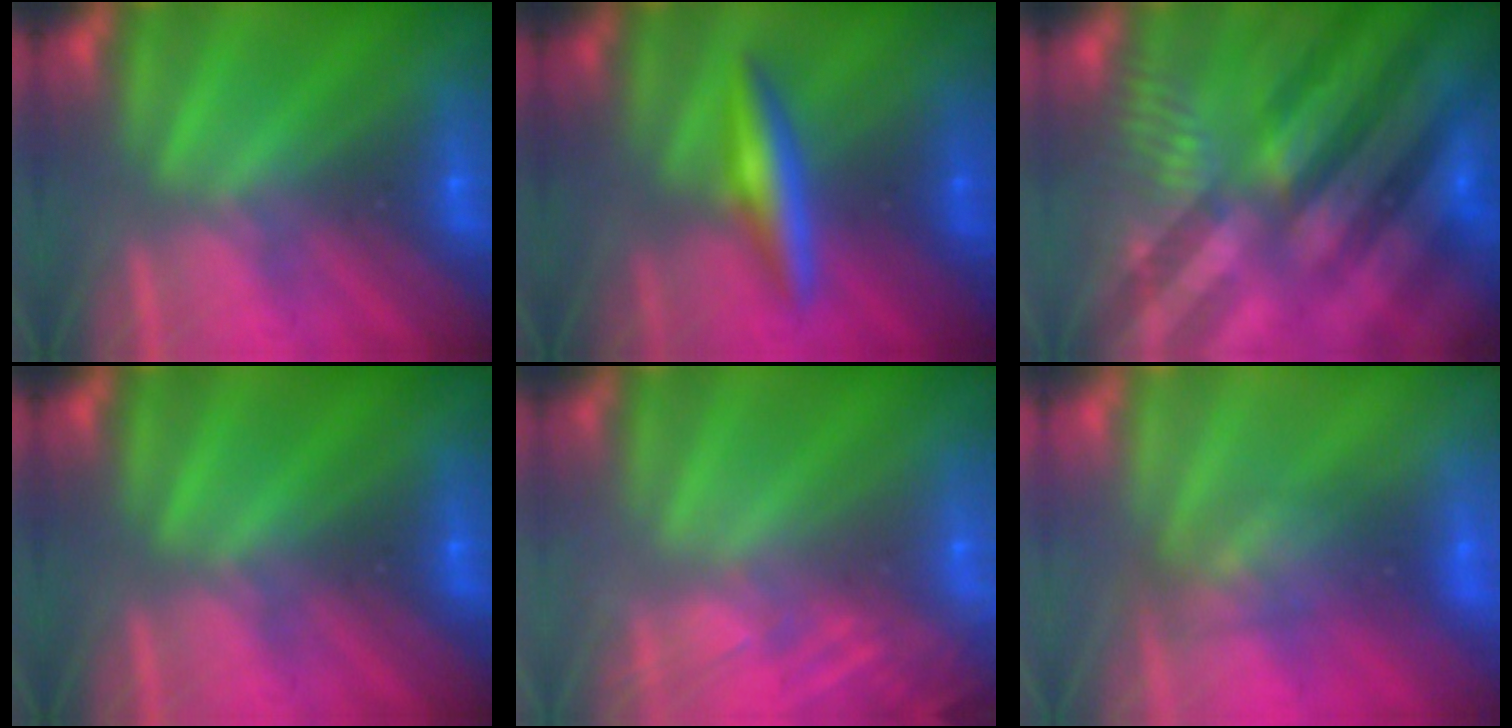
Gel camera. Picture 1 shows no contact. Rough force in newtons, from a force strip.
{"total": 2.7}
{"total": 7.2}
{"total": 0.0}
{"total": 8.3}
{"total": 2.8}